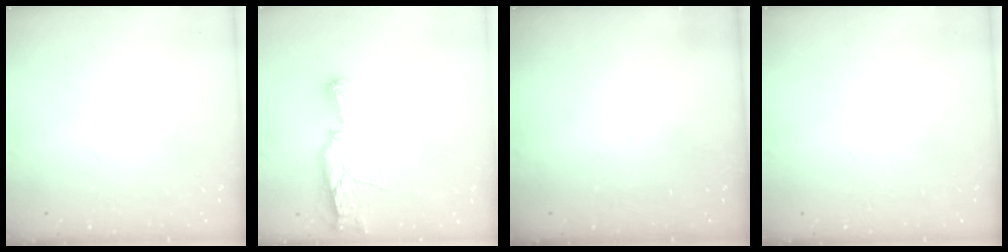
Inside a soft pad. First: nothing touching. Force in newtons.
{"total": 9.5, "press": 8.0, "slide": 5.2}
{"total": 0.0}
{"total": 0.0}